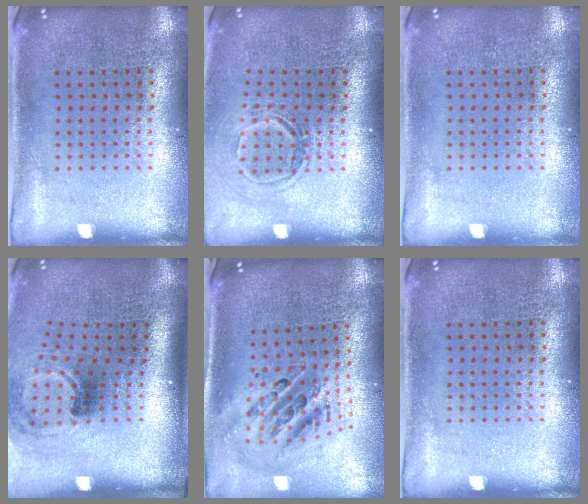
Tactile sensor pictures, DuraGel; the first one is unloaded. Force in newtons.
{"total": 1.5, "press": 1.1, "slide": 1.0}
{"total": 0.0}
{"total": 1.9, "press": 1.2, "slide": 1.4}
{"total": 1.6, "press": 1.3, "slide": 0.8}
{"total": 0.0}